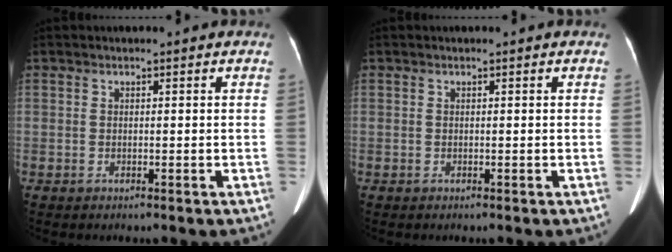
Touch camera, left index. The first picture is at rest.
{"total": 0.0}